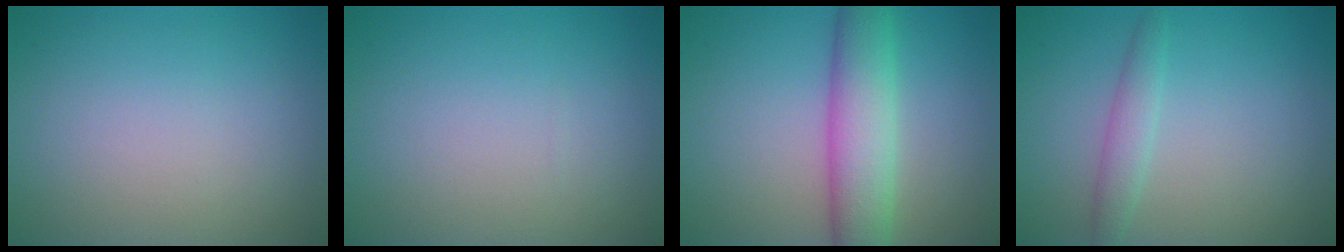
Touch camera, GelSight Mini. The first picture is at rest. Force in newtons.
{"total": 0.0}
{"total": 5.9, "press": 5.9, "slide": 0.1}
{"total": 1.9, "press": 1.9, "slide": 0.1}